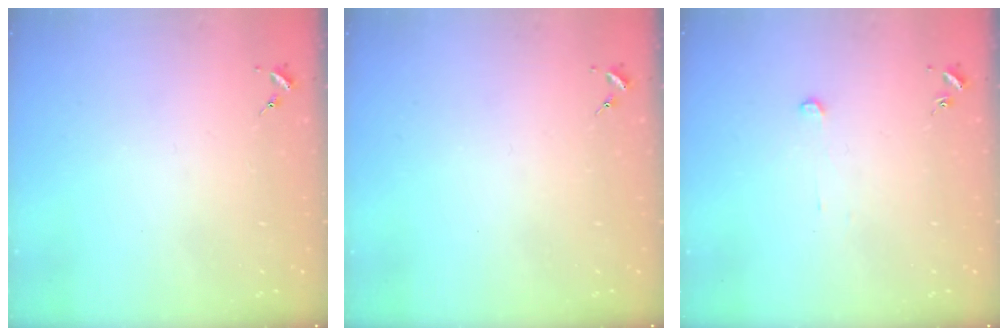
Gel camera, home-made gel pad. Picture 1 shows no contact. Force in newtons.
{"total": 0.0}
{"total": 2.6, "press": 2.6, "slide": 0.2}